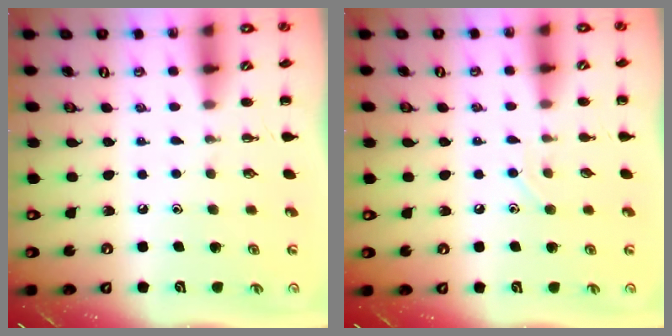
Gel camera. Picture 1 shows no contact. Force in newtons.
{"total": 3.8, "press": 3.7, "slide": 1.1}